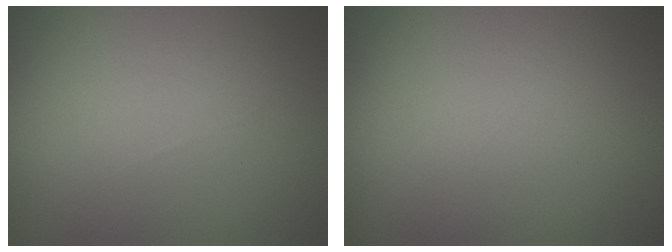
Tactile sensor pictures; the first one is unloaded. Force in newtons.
{"total": 0.0}